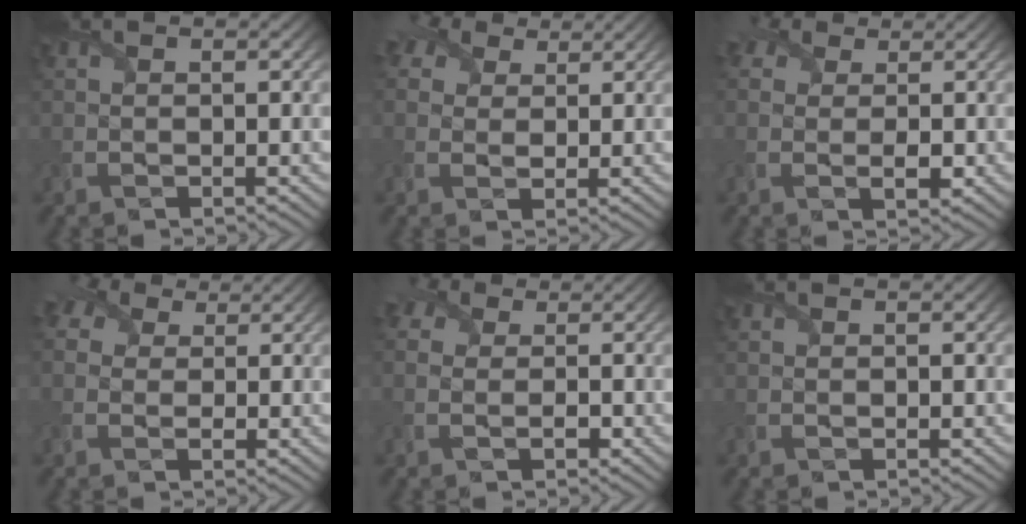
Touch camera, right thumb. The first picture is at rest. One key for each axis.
{"total": 5.5, "fx": 3.1, "fy": 3.6, "fz": 2.7, "tx": -0.069, "ty": 0.016, "tz": 0.043}
{"total": 4.2, "fx": 0.9, "fy": 3.0, "fz": 2.7, "tx": -0.049, "ty": 0.002, "tz": 0.007}
{"total": 6.4, "fx": 2.3, "fy": 4.7, "fz": 3.8, "tx": -0.102, "ty": 0.019, "tz": 0.026}
{"total": 5.8, "fx": 0.0, "fy": 4.7, "fz": 3.5, "tx": -0.069, "ty": 0.006, "tz": -0.017}
{"total": 0.0}